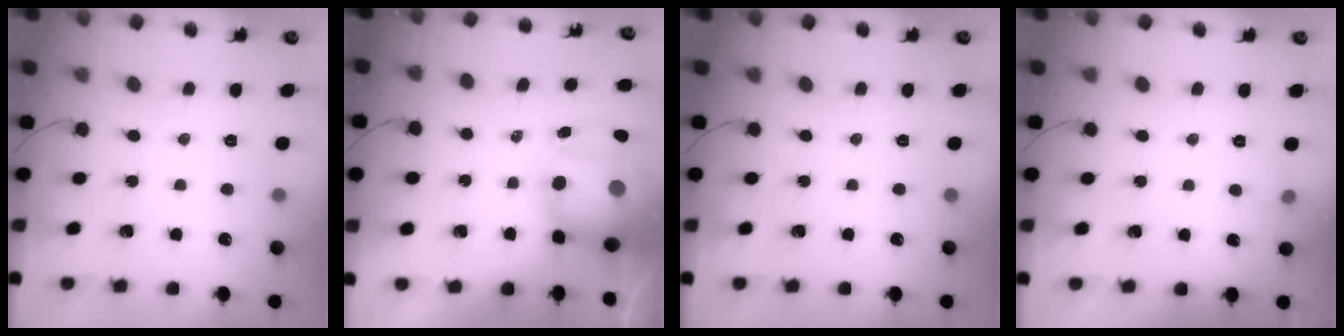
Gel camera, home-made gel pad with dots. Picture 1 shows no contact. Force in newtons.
{"total": 12.6, "press": 12.3, "slide": 2.7}
{"total": 0.0}
{"total": 3.5, "press": 3.3, "slide": 1.0}